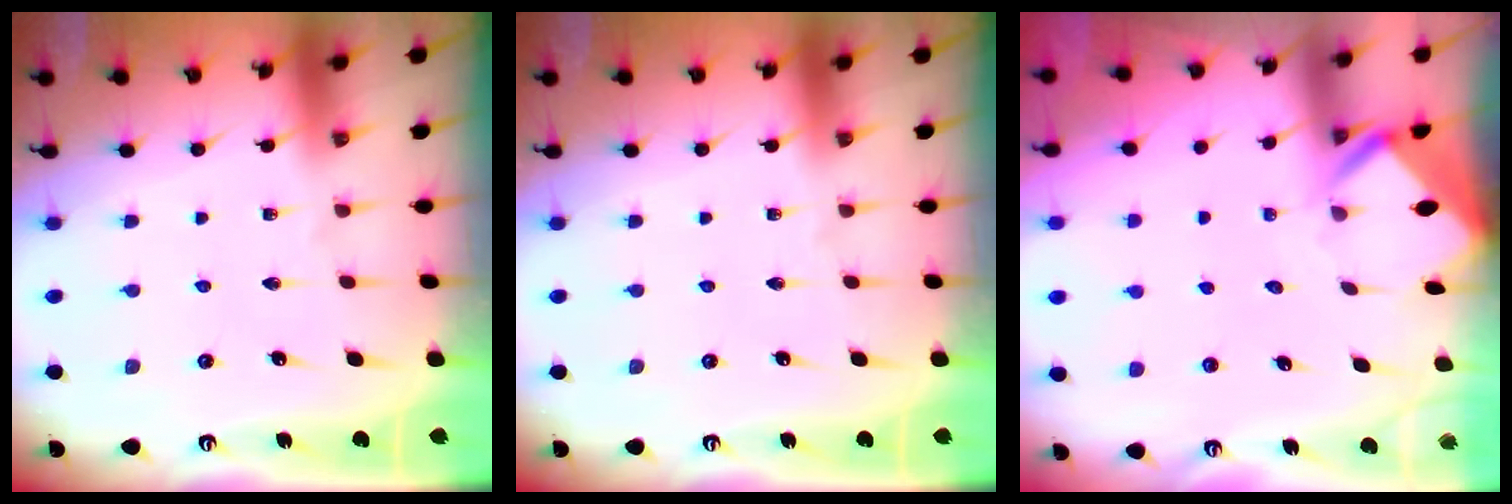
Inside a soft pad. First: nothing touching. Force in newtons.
{"total": 0.0}
{"total": 3.4, "press": 3.4, "slide": 0.3}